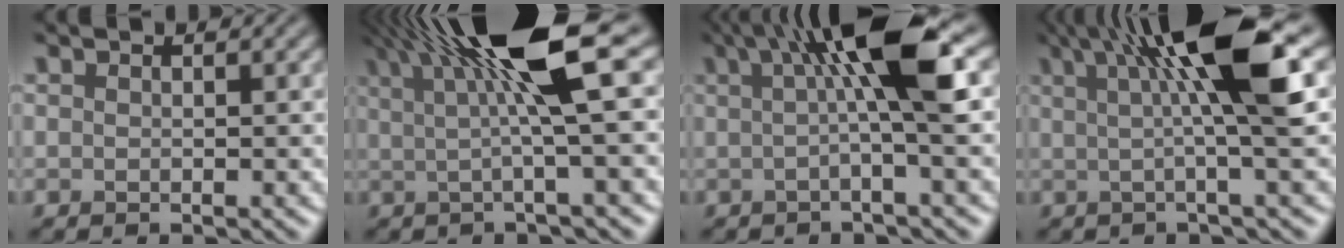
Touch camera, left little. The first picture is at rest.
{"total": 9.3, "force": [2.8, 1.2, 8.8], "torque": [-0.115, 0.006, 0.053]}
{"total": 7.3, "force": [1.7, 0.8, 7.1], "torque": [-0.101, 0.004, 0.035]}
{"total": 9.1, "force": [2.4, 1.1, 8.7], "torque": [-0.114, 0.001, 0.049]}